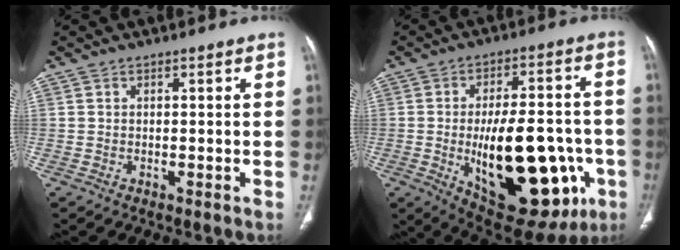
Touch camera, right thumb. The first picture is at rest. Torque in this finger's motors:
{"motor_torque": [2.56, 2.45, 2.26, -0.51, 0.56]}